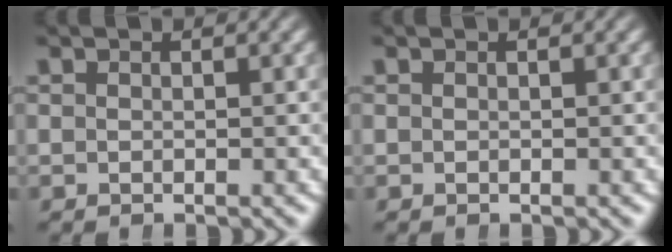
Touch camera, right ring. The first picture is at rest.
{"total": 0.0}